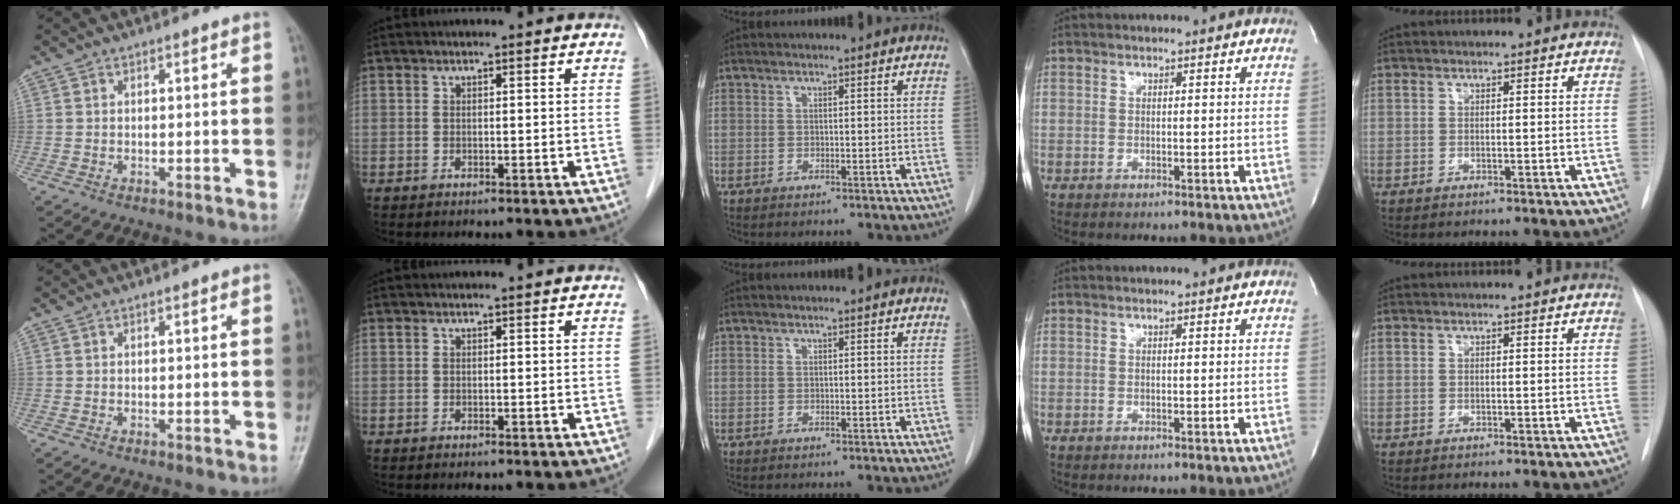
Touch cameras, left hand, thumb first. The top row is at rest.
{}